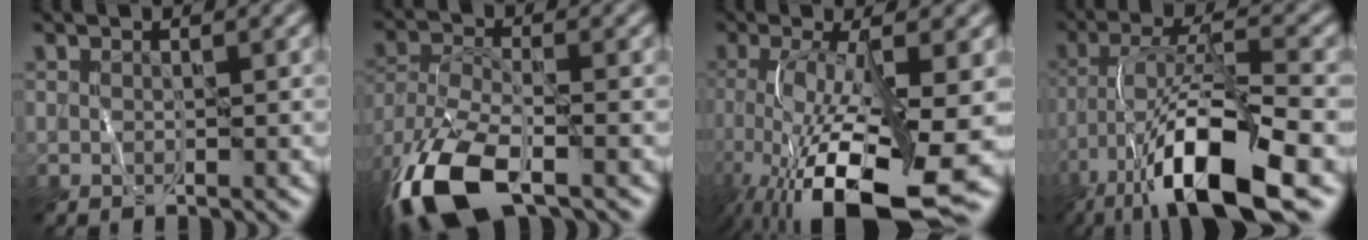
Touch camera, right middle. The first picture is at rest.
{"total": 10.8, "force": [-6.5, 4.5, 7.4], "torque": [-0.165, -0.021, -0.128]}
{"total": 12.7, "force": [-4.6, 3.6, 11.3], "torque": [-0.209, -0.024, -0.071]}
{"total": 13.5, "force": [-7.5, 3.5, 10.7], "torque": [-0.200, 0.001, -0.136]}